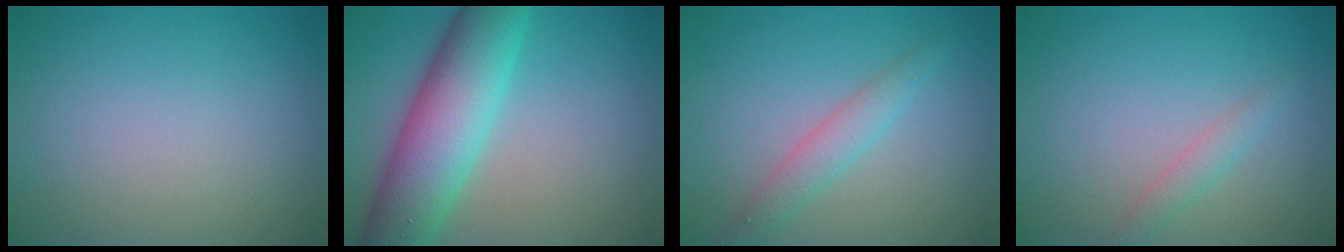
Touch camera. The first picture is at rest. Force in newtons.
{"total": 9.4, "press": 9.4, "slide": 0.7}
{"total": 2.3, "press": 2.3, "slide": 0.1}
{"total": 1.4, "press": 1.4, "slide": 0.1}